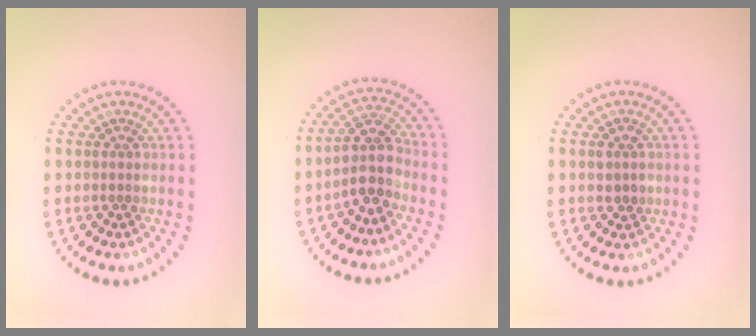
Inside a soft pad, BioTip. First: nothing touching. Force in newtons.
{"total": 3.3, "press": 2.7, "slide": 1.8}
{"total": 1.4, "press": 1.4, "slide": 0.2}